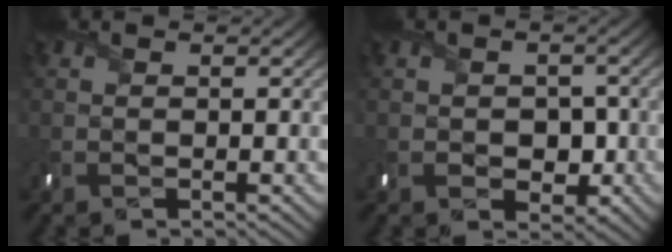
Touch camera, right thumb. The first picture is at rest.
{"total": 3.5, "force": [-0.8, 2.8, 2.0], "torque": [-0.030, -0.013, -0.015]}